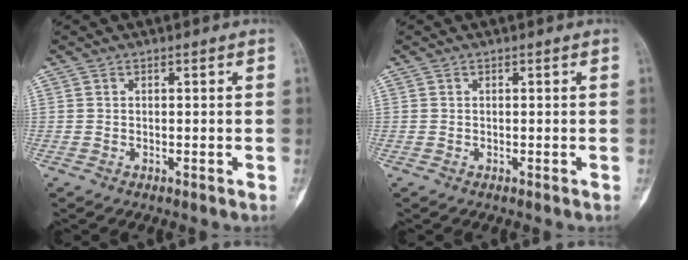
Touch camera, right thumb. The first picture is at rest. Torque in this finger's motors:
{"motor_torque": [0.01, 0.00, 0.00, 0.00, 0.03]}